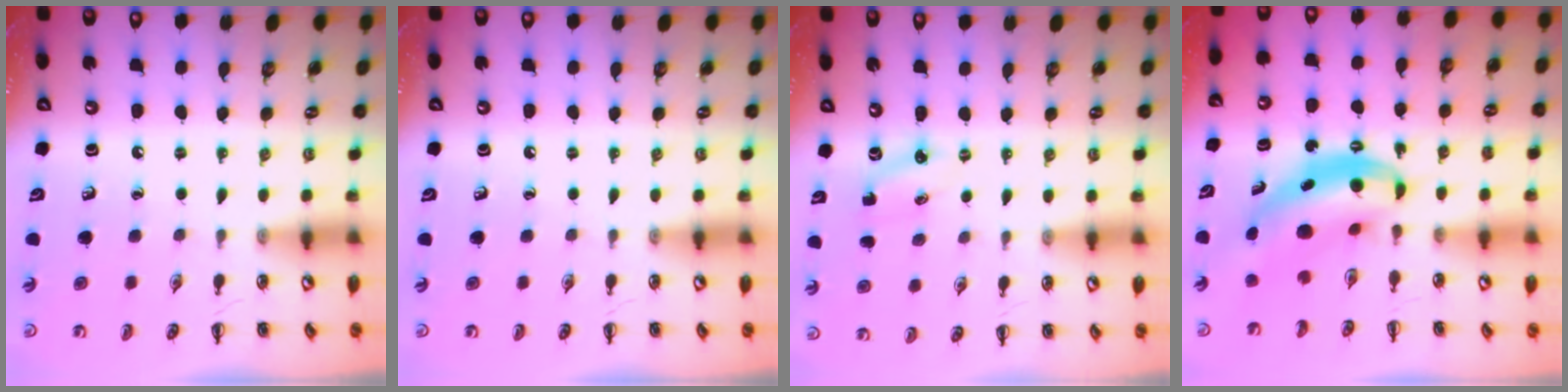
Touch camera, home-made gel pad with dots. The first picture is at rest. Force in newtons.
{"total": 0.0}
{"total": 2.9, "press": 2.8, "slide": 0.9}
{"total": 6.3, "press": 6.2, "slide": 1.1}